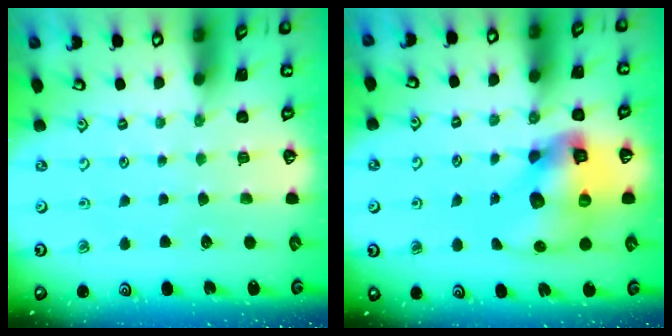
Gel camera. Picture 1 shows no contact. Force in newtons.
{"total": 15.0, "press": 14.8, "slide": 2.3}